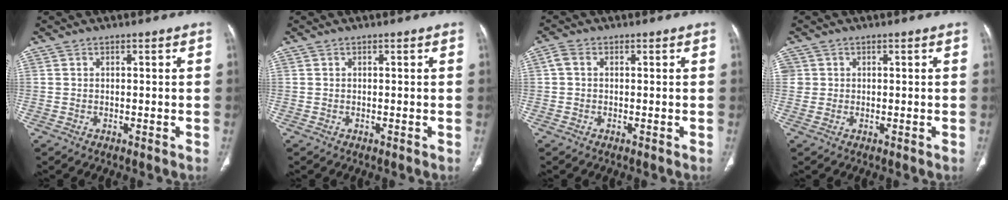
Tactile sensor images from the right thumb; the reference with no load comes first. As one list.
[{"total": 0.0}, {"total": 1.9, "force": [0.3, 1.4, 1.3], "torque": [-0.027, 0.005, 0.002]}, {"total": 1.8, "force": [0.3, 1.7, 0.2], "torque": [0.012, 0.004, 0.003]}]